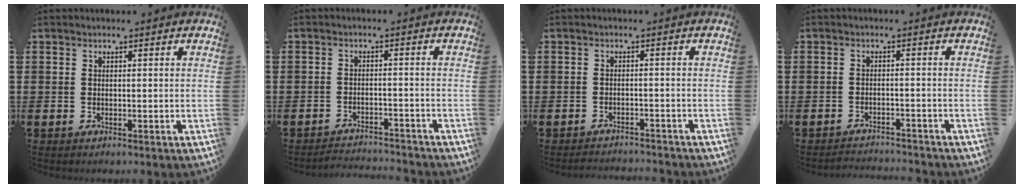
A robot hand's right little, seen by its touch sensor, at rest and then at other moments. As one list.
[{"total": 2.2, "force": [-2.2, -0.1, -0.2], "torque": [-0.003, 0.005, -0.049]}, {"total": 1.6, "force": [-1.6, 0.0, -0.1], "torque": [-0.003, 0.004, -0.034]}, {"total": 1.8, "force": [-1.8, -0.1, -0.2], "torque": [-0.002, 0.005, -0.040]}]